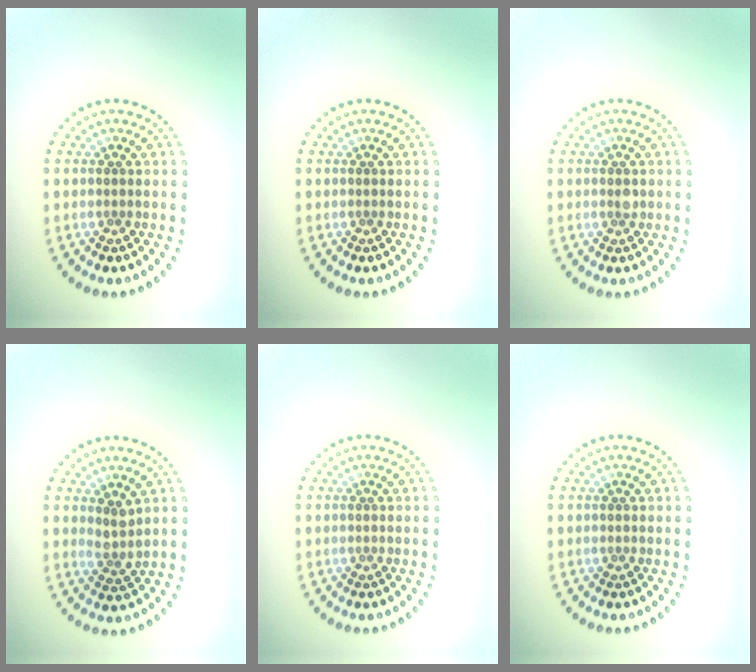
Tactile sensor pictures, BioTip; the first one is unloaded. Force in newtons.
{"total": 0.0}
{"total": 0.8, "press": 0.8, "slide": 0.1}
{"total": 1.9, "press": 1.5, "slide": 1.1}
{"total": 0.0}
{"total": 0.0}